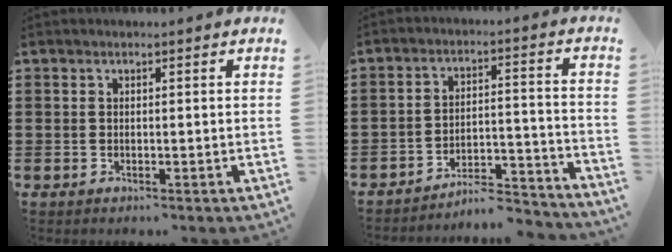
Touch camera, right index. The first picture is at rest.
{"total": 6.0, "force": [-5.7, 0.8, 1.5], "torque": [-0.023, 0.006, -0.113]}